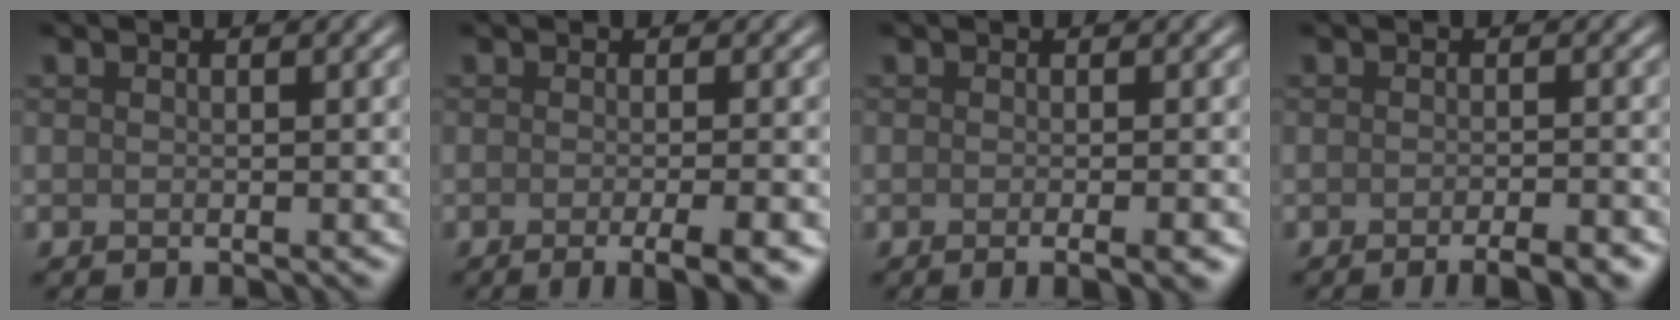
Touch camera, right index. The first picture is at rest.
{"total": 4.6, "force": [-1.5, 1.2, 4.1], "torque": [-0.045, -0.007, -0.019]}
{"total": 3.3, "force": [-0.9, 1.1, 3.0], "torque": [-0.022, -0.001, -0.014]}
{"total": 3.4, "force": [-2.1, 0.7, 2.5], "torque": [-0.028, 0.002, -0.029]}